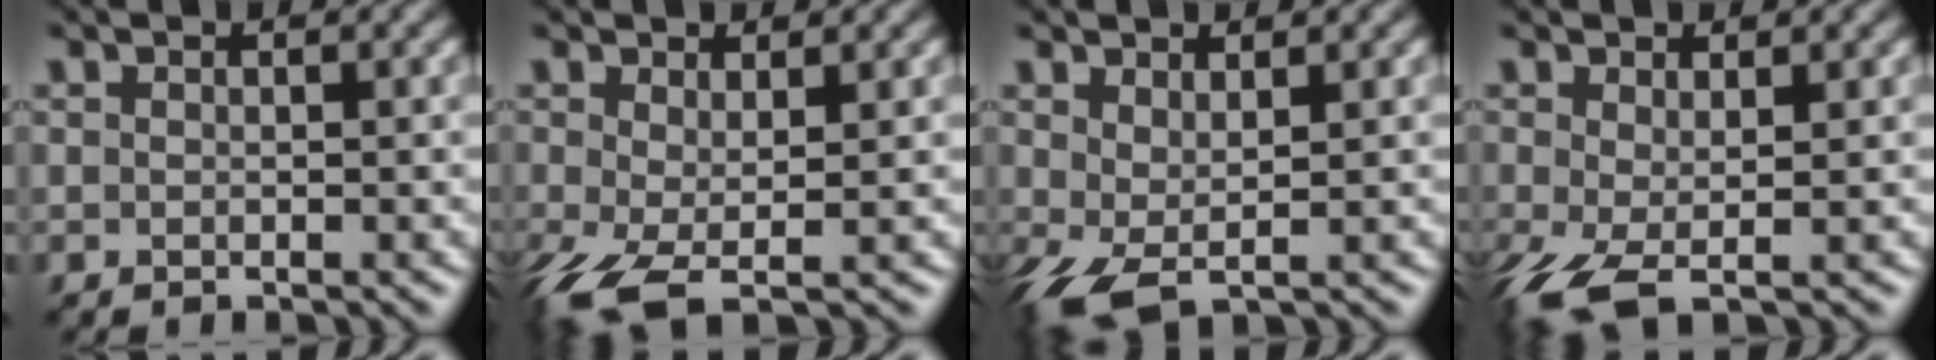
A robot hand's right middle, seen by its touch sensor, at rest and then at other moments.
{"total": 4.4, "force": [-1.1, 1.7, 3.9], "torque": [-0.094, -0.008, -0.028]}
{"total": 3.7, "force": [0.0, 1.7, 3.3], "torque": [-0.082, -0.003, -0.002]}
{"total": 3.9, "force": [-0.9, 1.5, 3.5], "torque": [-0.086, -0.007, -0.023]}